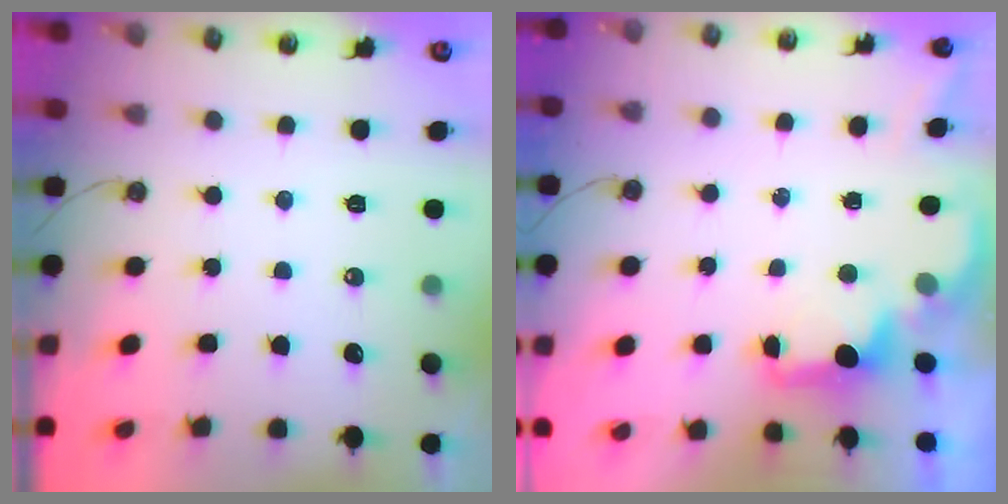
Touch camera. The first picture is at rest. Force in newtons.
{"total": 2.0, "press": 1.8, "slide": 0.8}